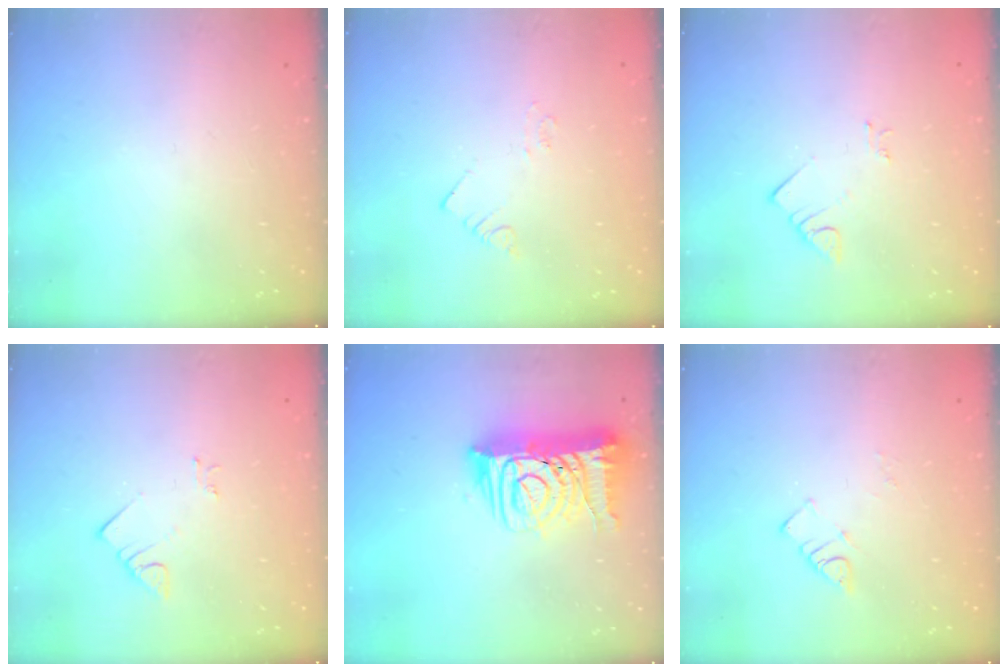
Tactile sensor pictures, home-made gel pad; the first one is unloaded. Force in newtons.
{"total": 2.0, "press": 2.0, "slide": 0.4}
{"total": 2.7, "press": 2.7, "slide": 0.2}
{"total": 2.7, "press": 2.7, "slide": 0.2}
{"total": 16.8, "press": 16.7, "slide": 1.7}
{"total": 3.6, "press": 3.6, "slide": 0.5}